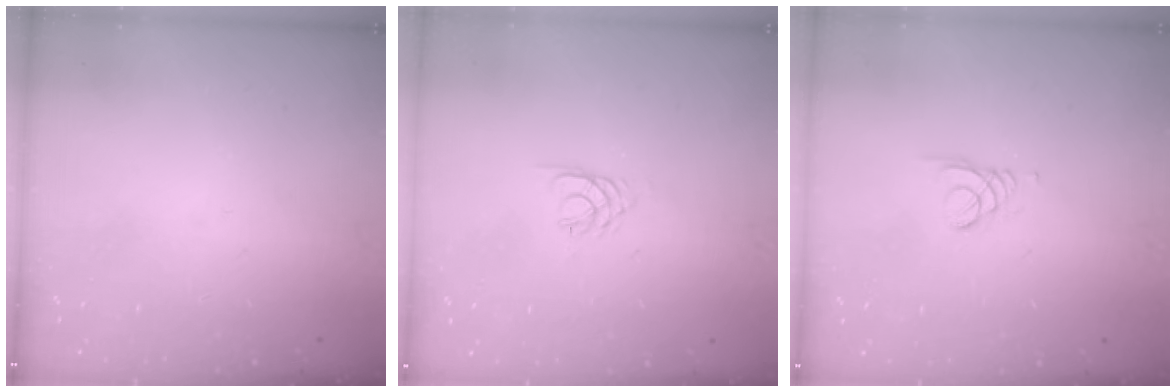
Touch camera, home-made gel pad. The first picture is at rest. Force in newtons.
{"total": 3.5, "press": 3.5, "slide": 0.5}
{"total": 1.5, "press": 1.5, "slide": 0.1}